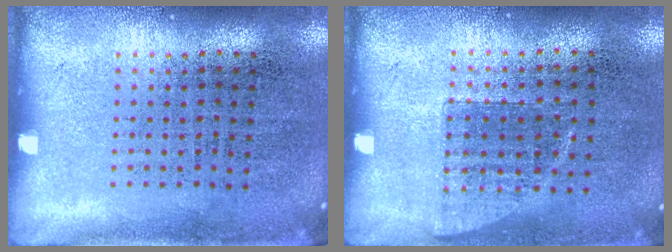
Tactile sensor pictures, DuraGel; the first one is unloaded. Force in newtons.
{"total": 0.7, "press": 0.7, "slide": 0.3}